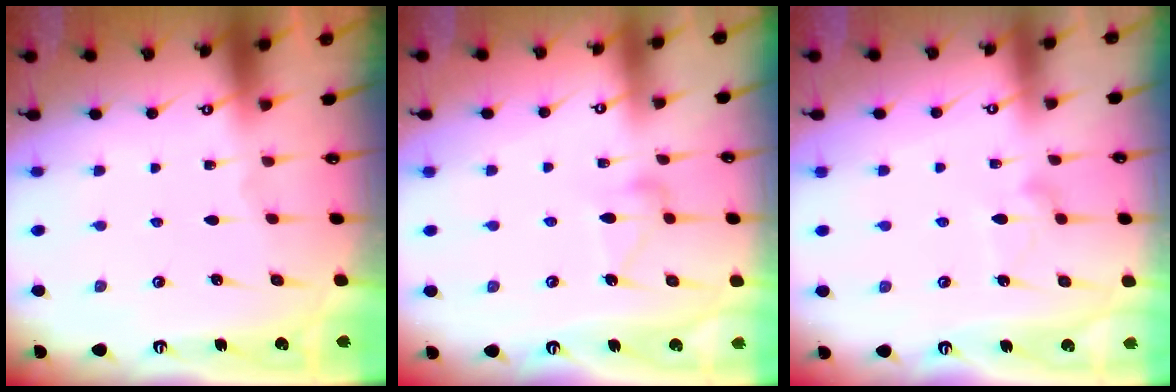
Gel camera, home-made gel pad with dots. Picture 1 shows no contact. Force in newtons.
{"total": 9.9, "press": 9.9, "slide": 0.4}
{"total": 9.9, "press": 9.9, "slide": 0.4}